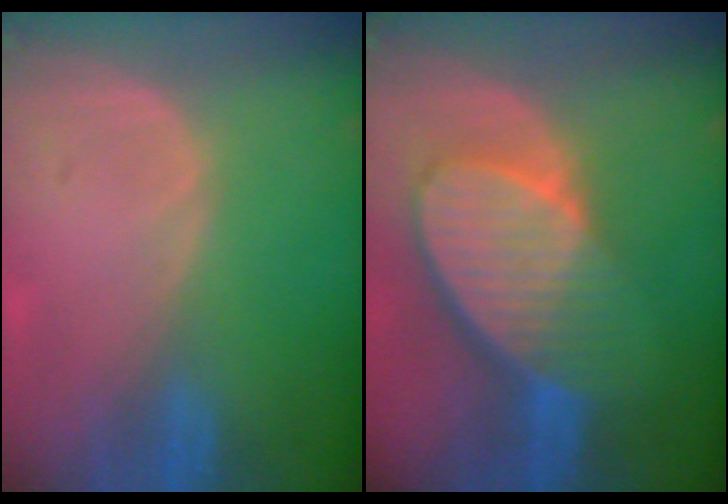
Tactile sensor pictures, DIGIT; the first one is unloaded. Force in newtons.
{"total": 10.0, "press": 8.7, "slide": 4.8}